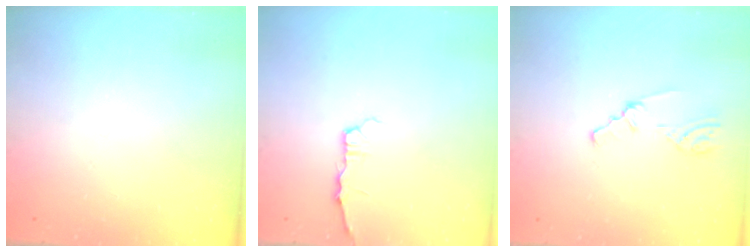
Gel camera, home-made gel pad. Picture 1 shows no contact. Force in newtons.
{"total": 2.8, "press": 2.8, "slide": 0.3}
{"total": 1.5, "press": 1.5, "slide": 0.3}